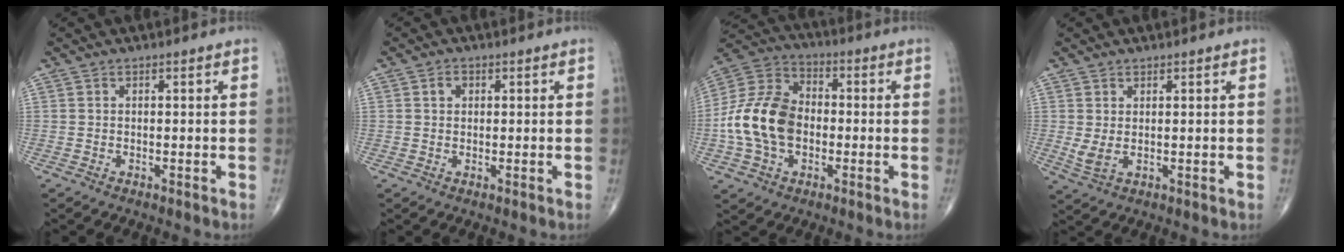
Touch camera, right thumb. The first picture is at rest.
{"total": 1.8, "force": [0.5, 1.4, 0.9], "torque": [-0.012, 0.003, 0.007]}
{"total": 15.5, "force": [-2.1, 10.9, 10.9], "torque": [-0.200, 0.033, -0.044]}
{"total": 2.9, "force": [0.5, 1.5, 2.4], "torque": [-0.054, -0.005, 0.018]}